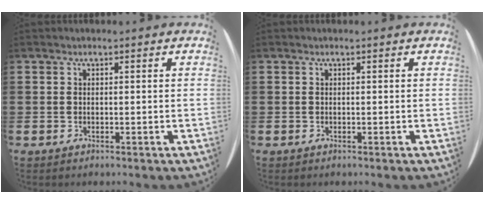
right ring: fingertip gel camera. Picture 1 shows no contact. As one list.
[{"total": 0.0}]